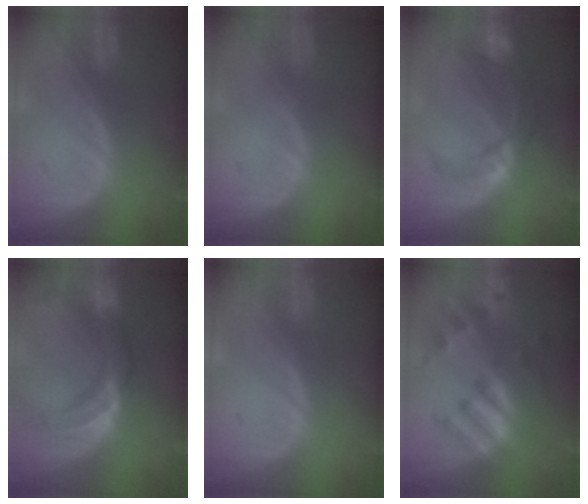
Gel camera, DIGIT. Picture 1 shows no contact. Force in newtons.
{"total": 0.0}
{"total": 8.8, "press": 7.8, "slide": 4.0}
{"total": 11.4, "press": 9.6, "slide": 6.1}
{"total": 0.0}
{"total": 9.2, "press": 8.3, "slide": 4.0}